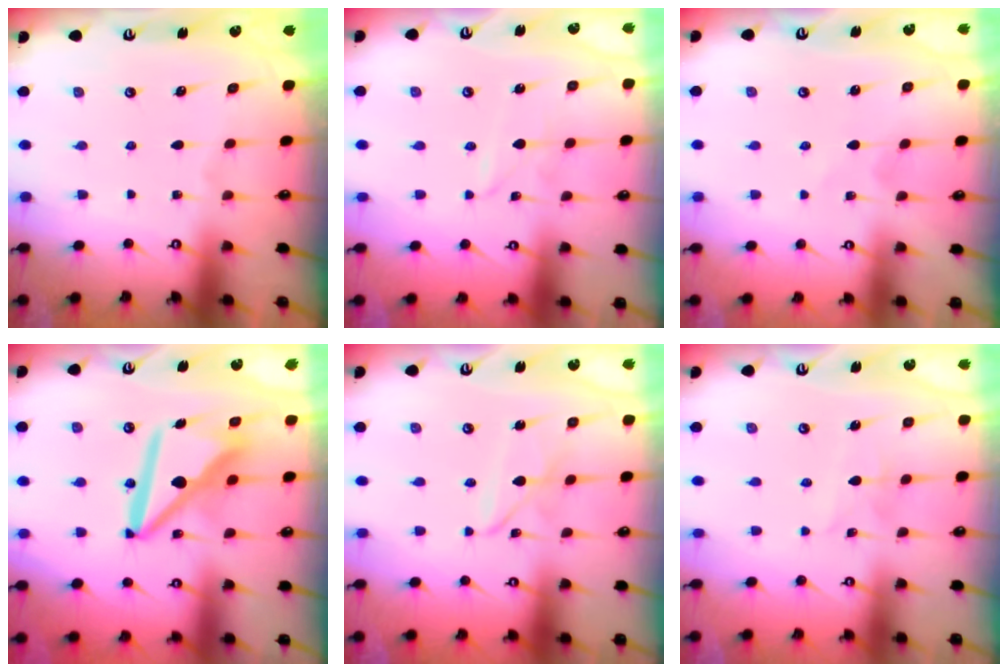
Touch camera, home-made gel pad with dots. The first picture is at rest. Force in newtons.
{"total": 1.7, "press": 1.7, "slide": 0.2}
{"total": 1.6, "press": 1.6, "slide": 0.2}
{"total": 13.2, "press": 13.1, "slide": 1.7}
{"total": 3.8, "press": 3.8, "slide": 0.3}
{"total": 2.6, "press": 2.6, "slide": 0.2}